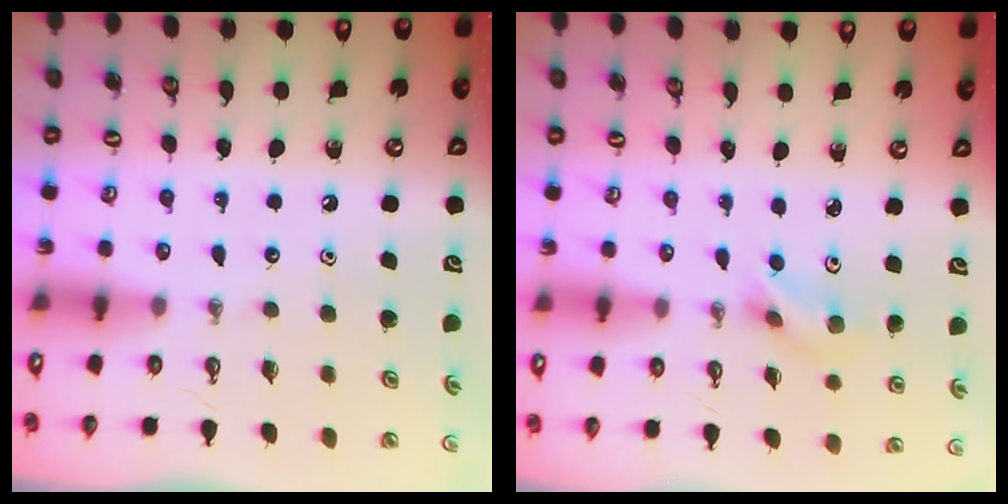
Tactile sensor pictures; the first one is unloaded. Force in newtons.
{"total": 3.7, "press": 3.0, "slide": 2.2}